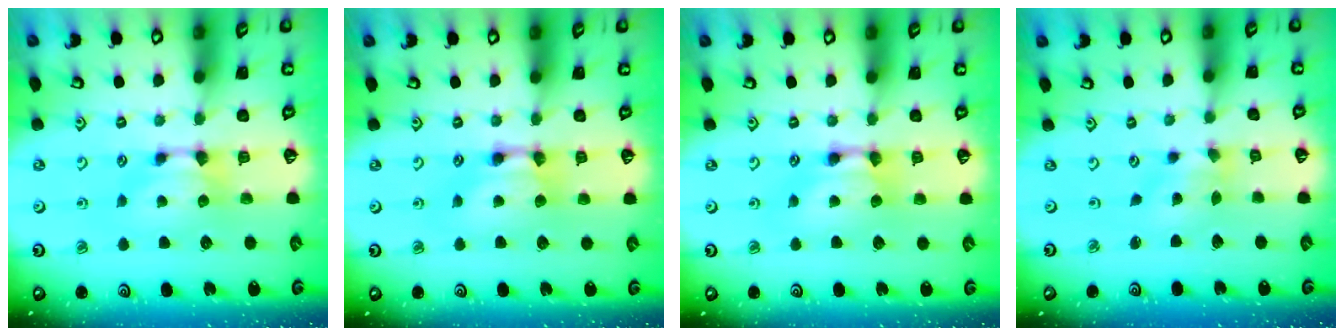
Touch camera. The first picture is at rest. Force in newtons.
{"total": 2.0, "press": 2.0, "slide": 0.1}
{"total": 2.1, "press": 2.1, "slide": 0.1}
{"total": 1.2, "press": 0.3, "slide": 1.2}